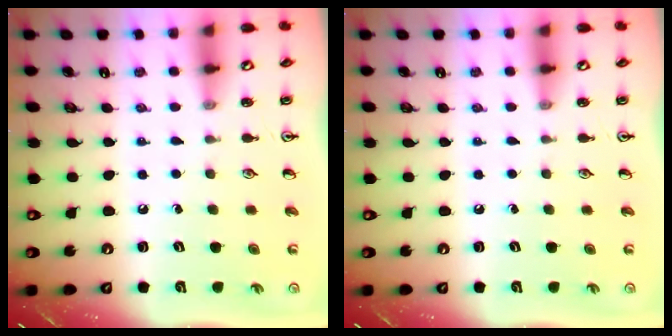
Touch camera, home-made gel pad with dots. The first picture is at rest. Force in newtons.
{"total": 0.0}